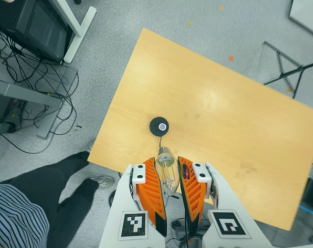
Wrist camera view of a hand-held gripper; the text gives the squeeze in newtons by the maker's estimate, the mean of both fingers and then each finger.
{"total": 20.3, "left": 25.3, "right": 15.2}